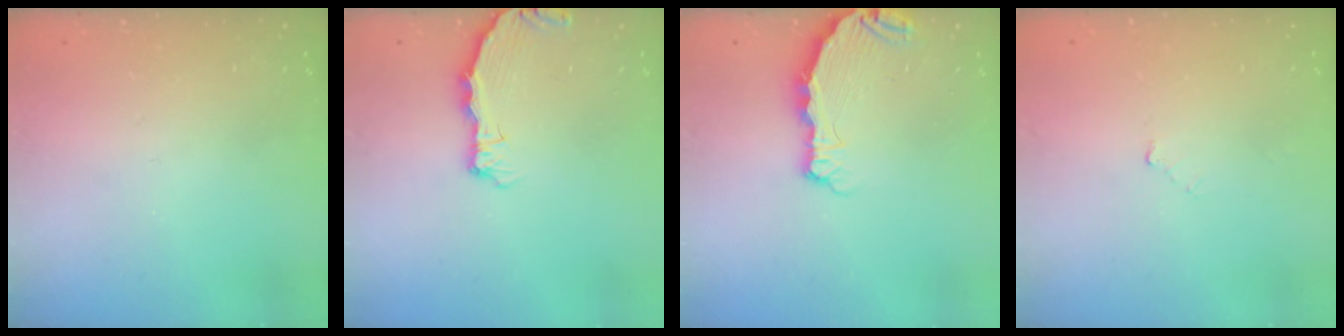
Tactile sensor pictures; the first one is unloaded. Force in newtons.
{"total": 3.7, "press": 3.7, "slide": 0.4}
{"total": 5.4, "press": 5.4, "slide": 0.7}
{"total": 2.8, "press": 2.8, "slide": 0.4}